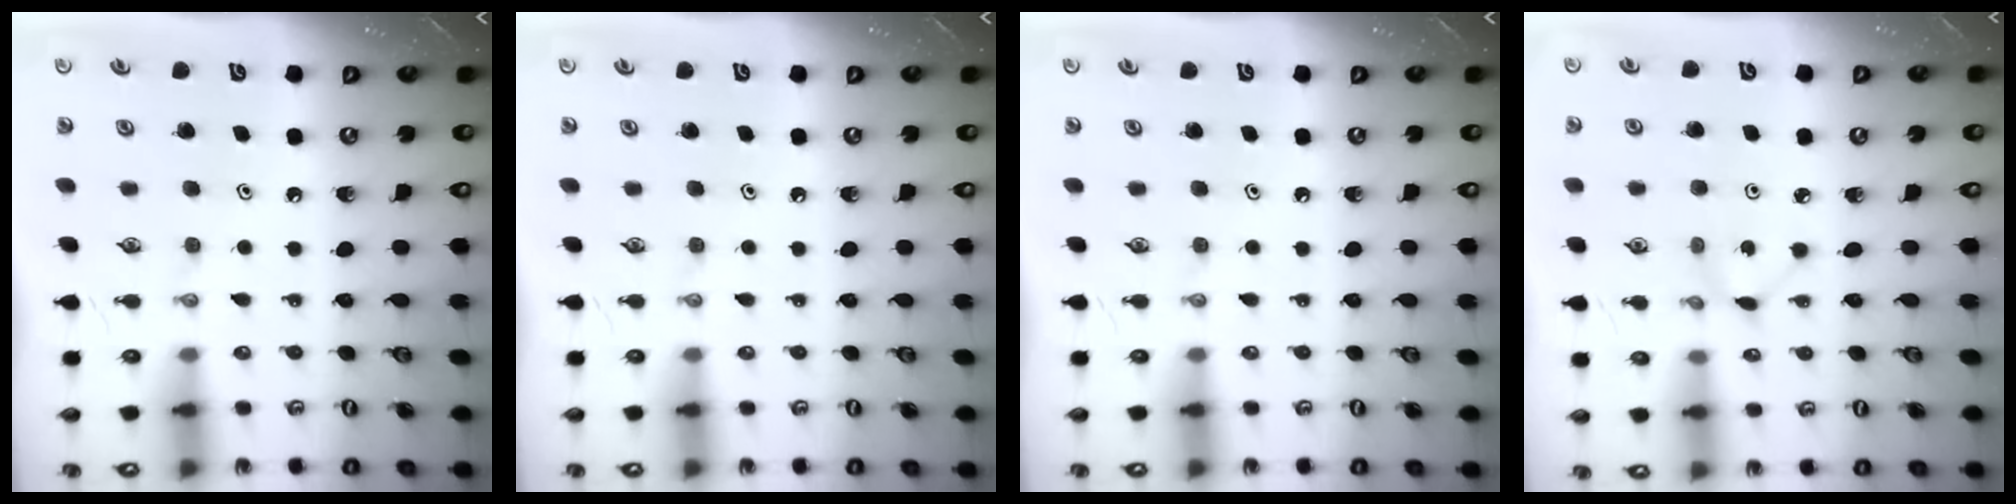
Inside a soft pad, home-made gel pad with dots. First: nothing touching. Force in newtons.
{"total": 0.0}
{"total": 0.0}
{"total": 1.2, "press": 1.2, "slide": 0.1}